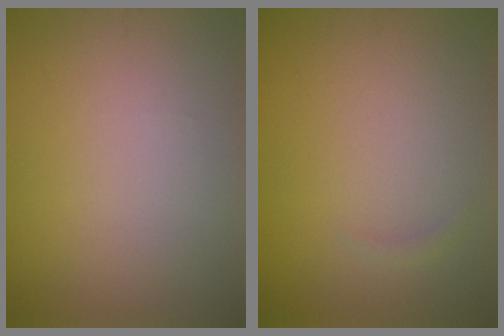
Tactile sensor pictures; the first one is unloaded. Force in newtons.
{"total": 0.5, "press": 0.5, "slide": 0.0}